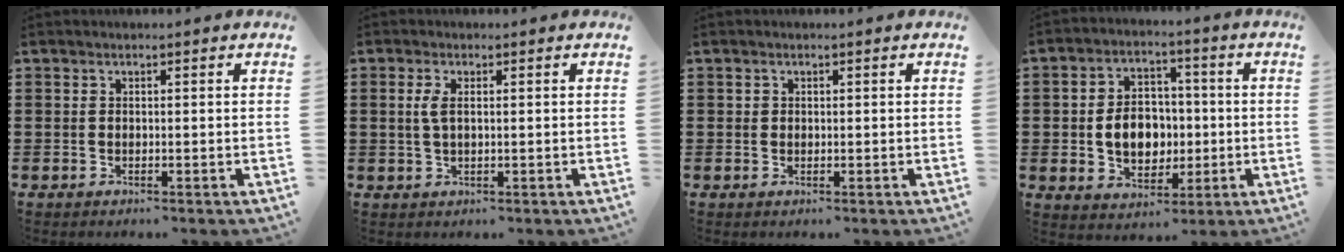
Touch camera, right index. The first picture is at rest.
{"total": 2.2, "force": [0.4, 0.7, 2.0], "torque": [-0.049, 0.002, 0.002]}
{"total": 0.6, "force": [0.2, 0.6, 0.1], "torque": [-0.003, 0.005, 0.003]}
{"total": 7.6, "force": [-0.7, 5.7, 5.0], "torque": [-0.085, 0.003, -0.017]}